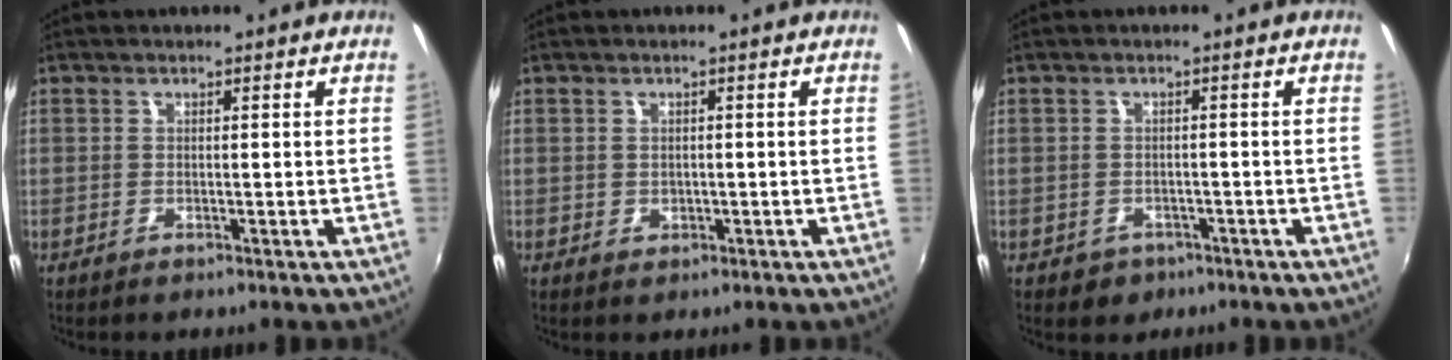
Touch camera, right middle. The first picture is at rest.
{"total": 1.1, "force": [-0.3, 1.0, 0.3], "torque": [-0.003, -0.002, -0.004]}
{"total": 3.3, "force": [-1.6, 2.8, 0.8], "torque": [-0.026, -0.002, -0.019]}